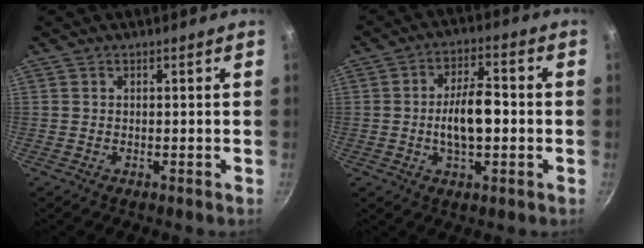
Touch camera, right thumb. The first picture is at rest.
{"total": 9.6, "force": [-1.0, 4.6, 8.4], "torque": [-0.128, 0.023, -0.020]}